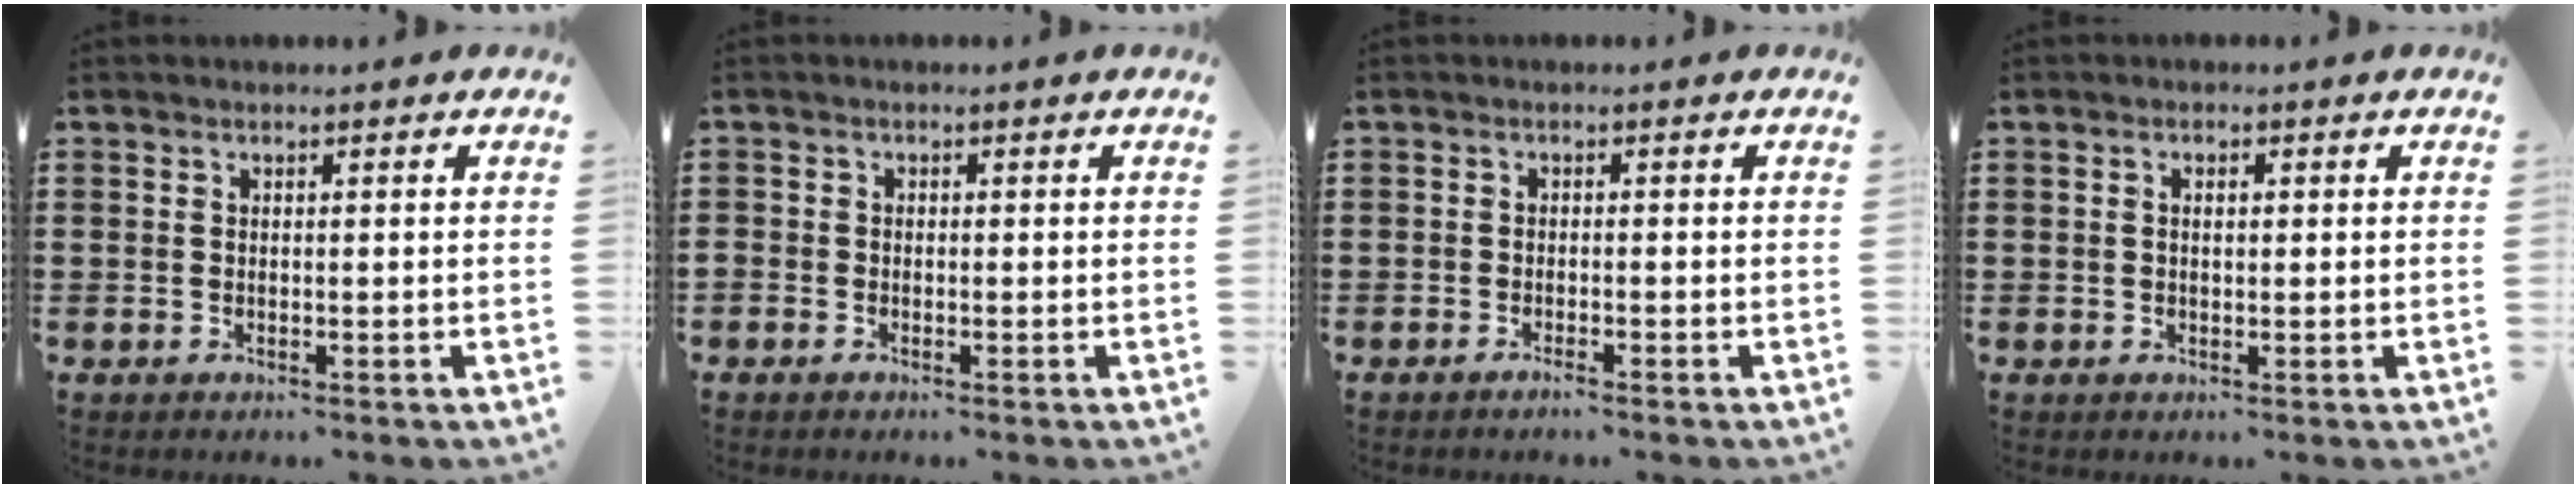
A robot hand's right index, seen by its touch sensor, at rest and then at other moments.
{"total": 0.8, "force": [-0.6, 0.5, 0.1], "torque": [-0.003, 0.002, -0.012]}
{"total": 1.0, "force": [-0.9, 0.0, 0.5], "torque": [-0.009, -0.004, -0.016]}
{"total": 1.4, "force": [0.1, 0.5, 1.3], "torque": [-0.024, 0.005, -0.001]}